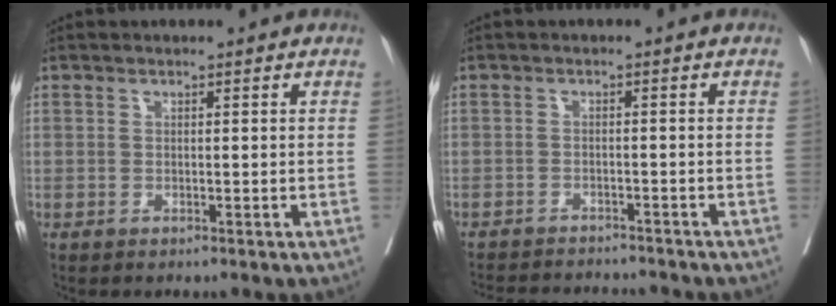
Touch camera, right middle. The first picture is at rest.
{"total": 10.1, "force": [-9.7, 0.7, 2.7], "torque": [-0.042, -0.007, -0.137]}